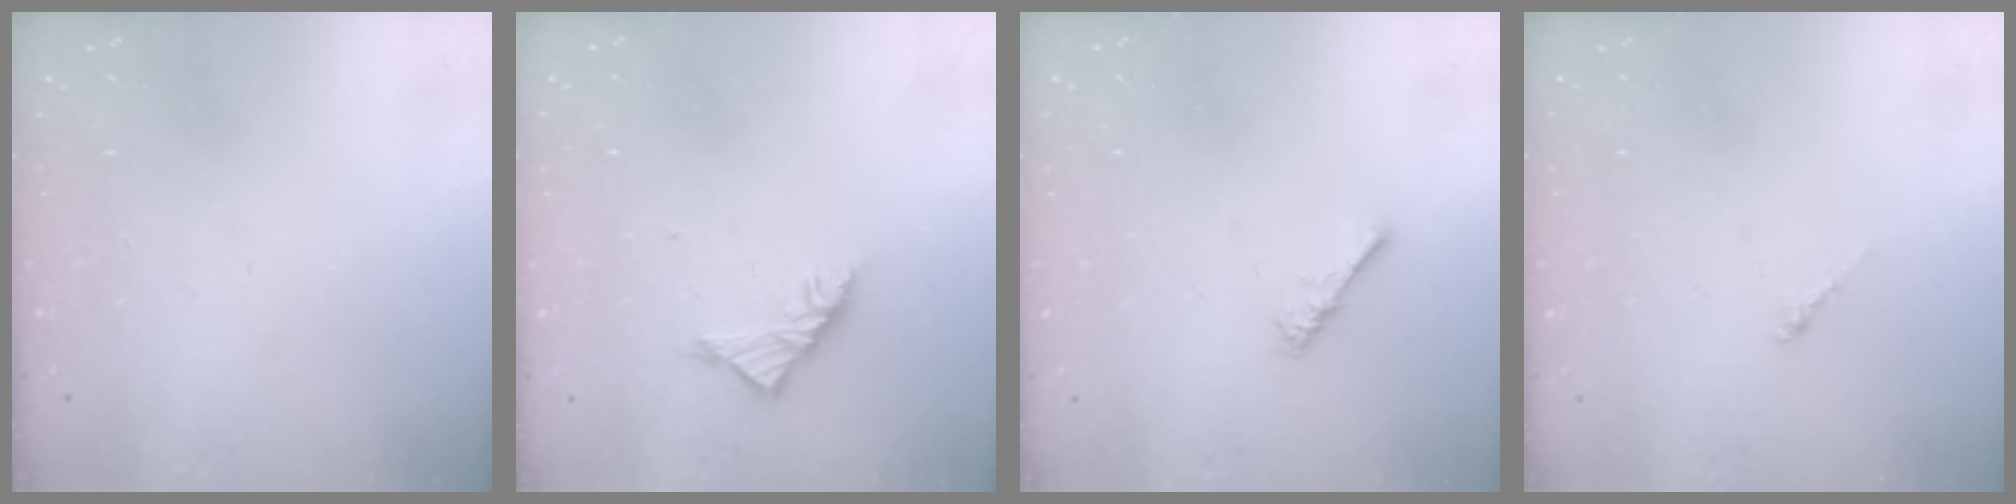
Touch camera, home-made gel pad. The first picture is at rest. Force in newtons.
{"total": 3.4, "press": 3.3, "slide": 0.8}
{"total": 0.8, "press": 0.8, "slide": 0.3}
{"total": 0.8, "press": 0.6, "slide": 0.4}